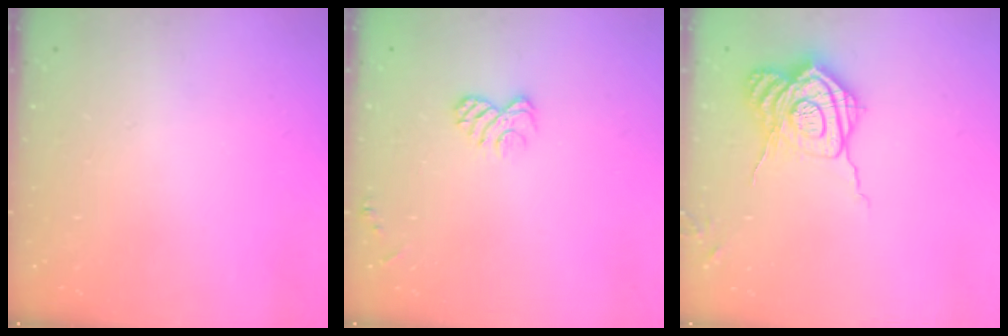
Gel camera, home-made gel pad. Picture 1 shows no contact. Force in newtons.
{"total": 6.1, "press": 5.9, "slide": 1.4}
{"total": 16.2, "press": 16.2, "slide": 0.5}